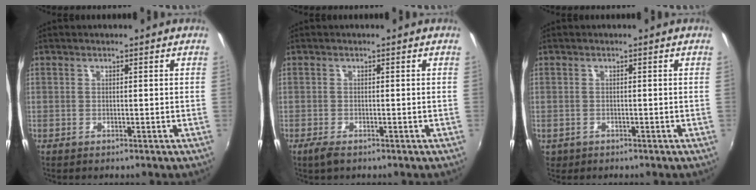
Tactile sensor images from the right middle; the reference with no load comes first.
{"total": 2.3, "force": [-1.5, 0.7, 1.5], "torque": [-0.032, -0.008, -0.028]}
{"total": 1.4, "force": [-0.6, 1.1, 0.5], "torque": [-0.015, -0.004, -0.008]}